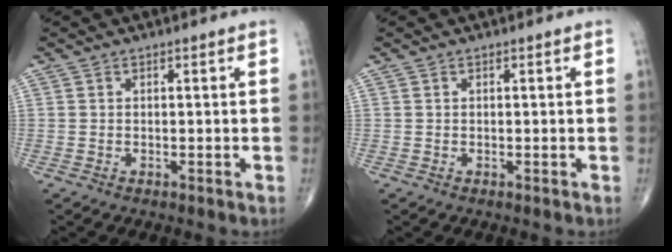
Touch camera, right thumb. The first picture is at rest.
{"total": 0.0}